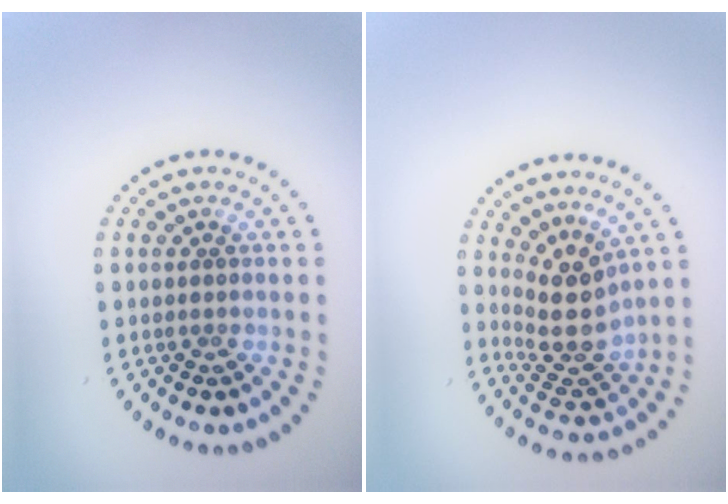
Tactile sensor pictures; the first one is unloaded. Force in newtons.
{"total": 4.1, "press": 3.1, "slide": 2.6}